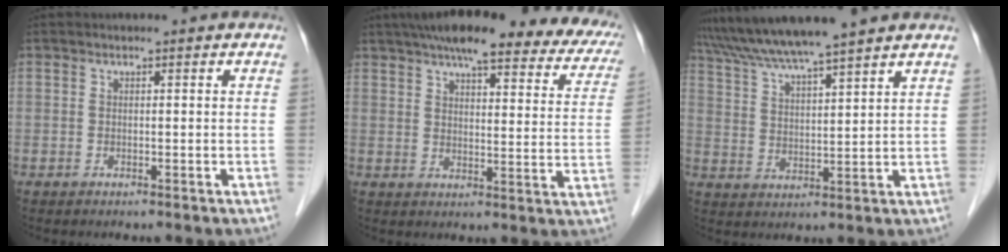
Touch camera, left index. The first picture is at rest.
{"total": 25.3, "force": [19.9, 5.7, 14.5], "torque": [-0.199, 0.030, 0.232]}
{"total": 12.1, "force": [10.6, -1.0, 5.8], "torque": [-0.108, 0.023, 0.176]}